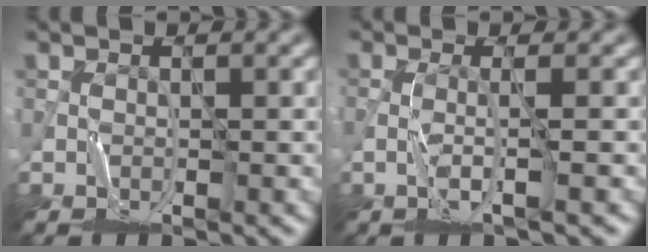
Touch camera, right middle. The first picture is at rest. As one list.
[{"total": 1.6, "force": [-0.1, 0.0, 1.6], "torque": [-0.028, -0.003, -0.007]}]